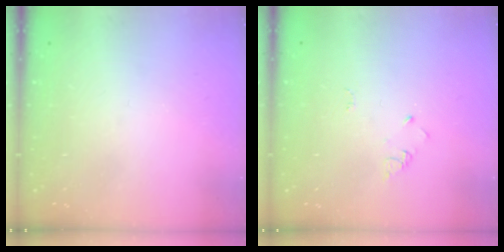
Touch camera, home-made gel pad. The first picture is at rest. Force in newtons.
{"total": 2.9, "press": 2.9, "slide": 0.3}